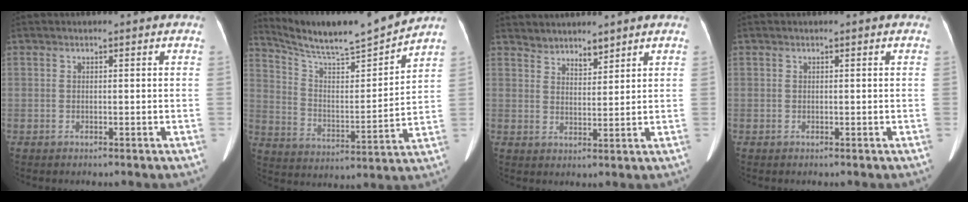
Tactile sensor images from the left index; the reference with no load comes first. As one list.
[{"total": 15.8, "force": [14.9, -0.7, 5.3], "torque": [-0.105, -0.015, 0.245]}, {"total": 3.9, "force": [3.7, 1.0, 0.4], "torque": [0.001, 0.016, 0.066]}, {"total": 0.0}]